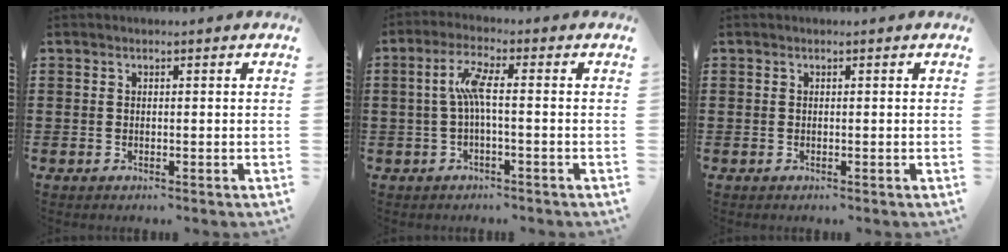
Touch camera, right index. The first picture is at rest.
{"total": 5.1, "force": [-0.3, 0.7, 5.1], "torque": [-0.103, 0.001, -0.012]}
{"total": 0.0}